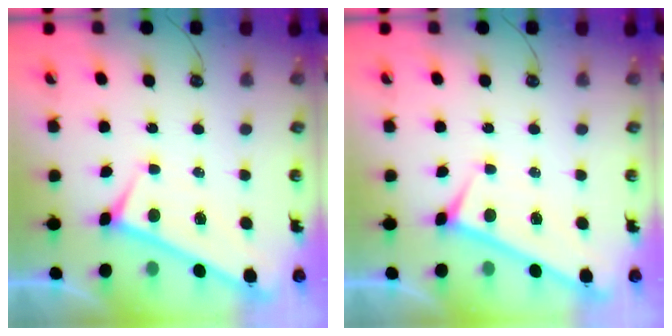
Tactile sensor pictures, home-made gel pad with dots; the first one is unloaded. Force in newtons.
{"total": 0.0}